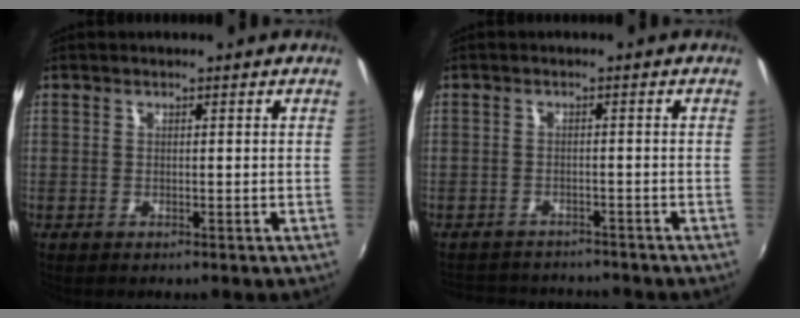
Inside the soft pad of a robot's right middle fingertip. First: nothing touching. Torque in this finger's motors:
{"motor_torque": [0.13, -0.27, -0.07, -0.07]}